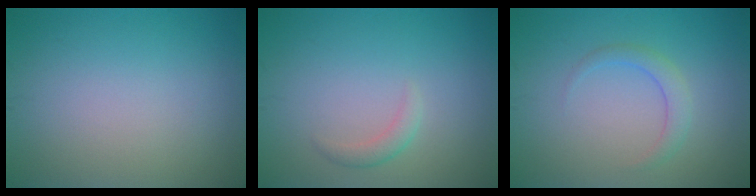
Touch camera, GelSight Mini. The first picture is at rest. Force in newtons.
{"total": 1.2, "press": 1.2, "slide": 0.1}
{"total": 1.8, "press": 1.8, "slide": 0.1}